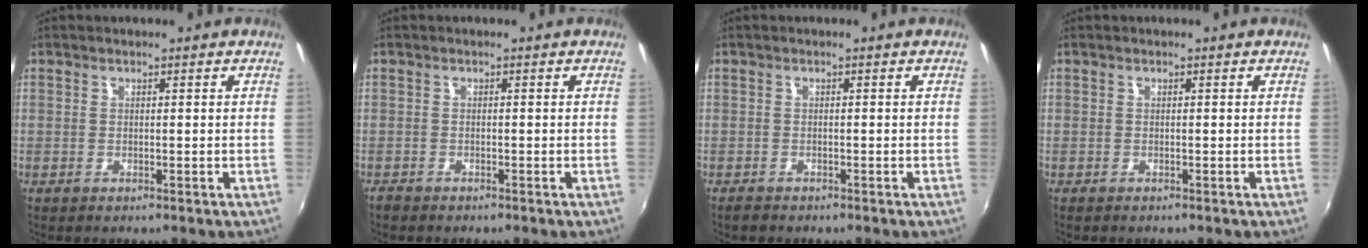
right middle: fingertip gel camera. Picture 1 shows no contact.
{"total": 1.3, "force": [-1.2, 0.5, 0.2], "torque": [-0.009, -0.004, -0.023]}
{"total": 1.4, "force": [-1.2, 0.6, 0.3], "torque": [-0.010, -0.004, -0.022]}
{"total": 0.0}